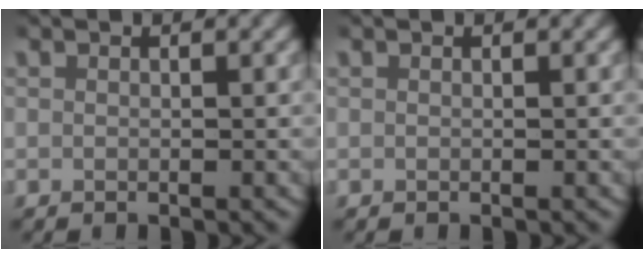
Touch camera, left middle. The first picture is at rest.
{"total": 0.0}